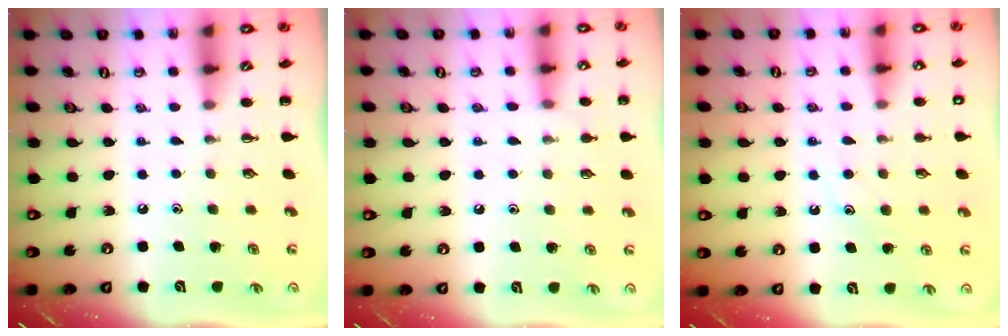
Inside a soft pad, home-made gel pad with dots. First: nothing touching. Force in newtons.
{"total": 5.5, "press": 5.2, "slide": 1.8}
{"total": 9.7, "press": 9.6, "slide": 1.2}